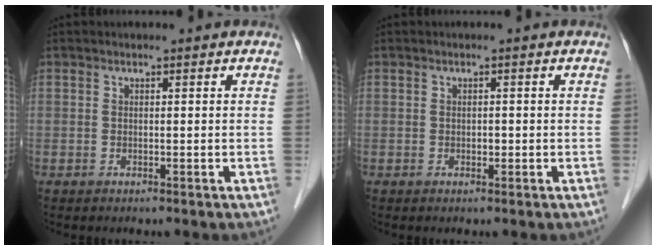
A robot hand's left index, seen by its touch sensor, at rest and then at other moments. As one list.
[{"total": 0.8, "force": [-0.3, 0.5, 0.5], "torque": [-0.009, -0.003, -0.006]}]